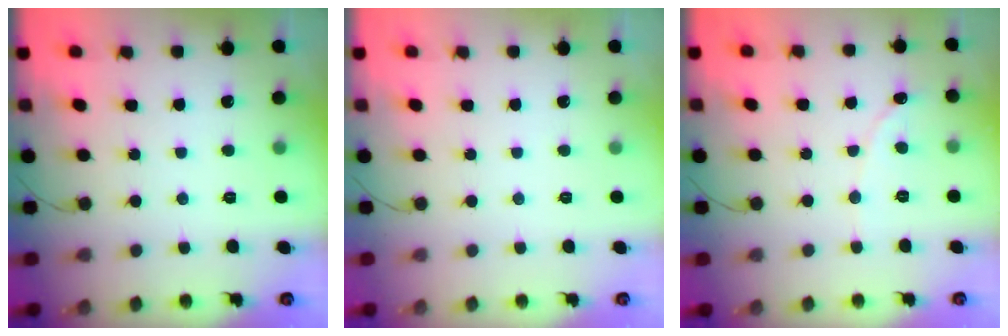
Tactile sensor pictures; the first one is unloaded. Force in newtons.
{"total": 0.0}
{"total": 1.0, "press": 1.0, "slide": 0.1}